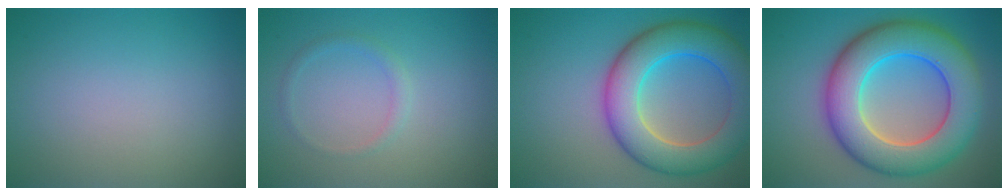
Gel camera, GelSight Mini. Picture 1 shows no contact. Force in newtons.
{"total": 1.2, "press": 1.2, "slide": 0.0}
{"total": 9.3, "press": 9.3, "slide": 0.3}
{"total": 11.2, "press": 11.2, "slide": 0.3}